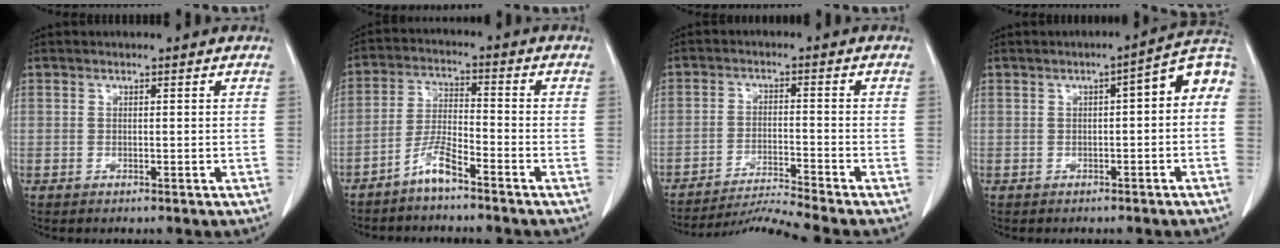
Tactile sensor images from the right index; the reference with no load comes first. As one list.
[{"total": 5.2, "force": [-4.0, 0.5, 3.2], "torque": [-0.071, 0.000, -0.081]}, {"total": 7.4, "force": [-6.6, -3.3, 0.4], "torque": [-0.012, -0.010, -0.120]}, {"total": 6.5, "force": [0.3, 1.7, 6.2], "torque": [-0.079, 0.033, -0.002]}]